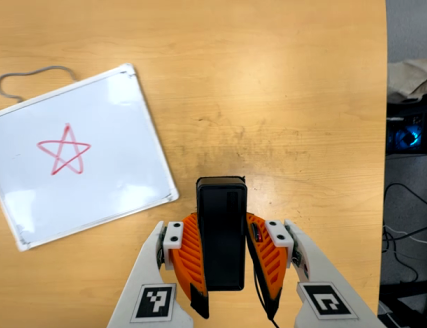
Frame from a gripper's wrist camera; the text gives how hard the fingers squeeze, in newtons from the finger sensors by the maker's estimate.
{"total": 4.7, "left": 3.5, "right": 6.0}